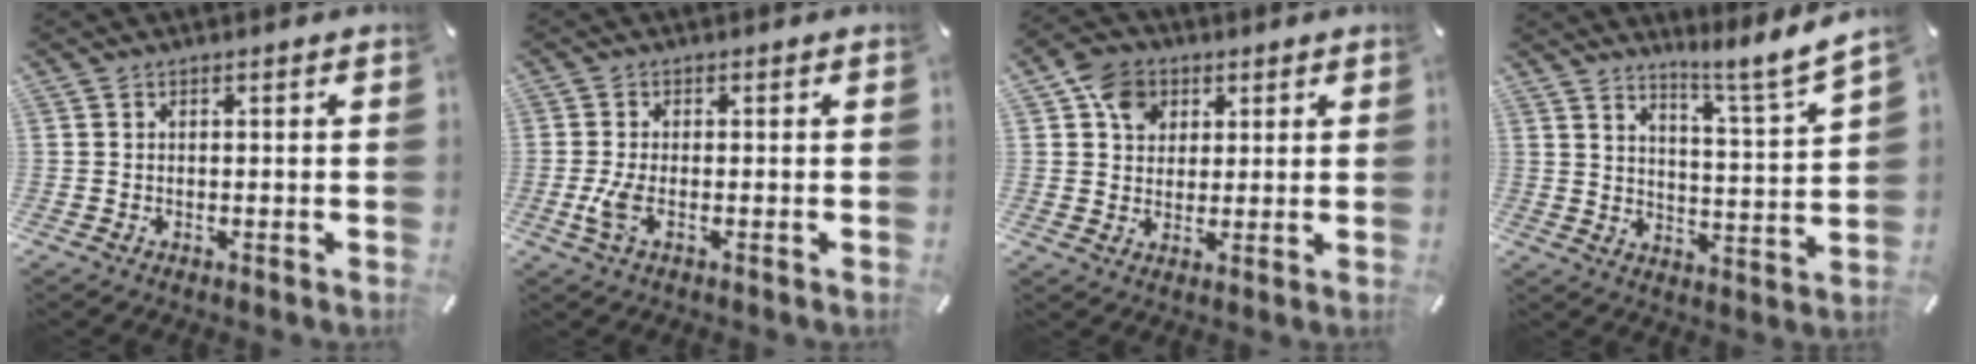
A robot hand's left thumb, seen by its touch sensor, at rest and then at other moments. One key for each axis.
{"total": 3.8, "fx": -0.9, "fy": 1.5, "fz": 3.4, "tx": -0.076, "ty": -0.004, "tz": -0.018}
{"total": 8.2, "fx": 2.6, "fy": 7.1, "fz": 3.2, "tx": -0.046, "ty": 0.007, "tz": 0.050}
{"total": 7.9, "fx": 7.1, "fy": -0.2, "fz": 3.5, "tx": -0.051, "ty": -0.066, "tz": 0.116}